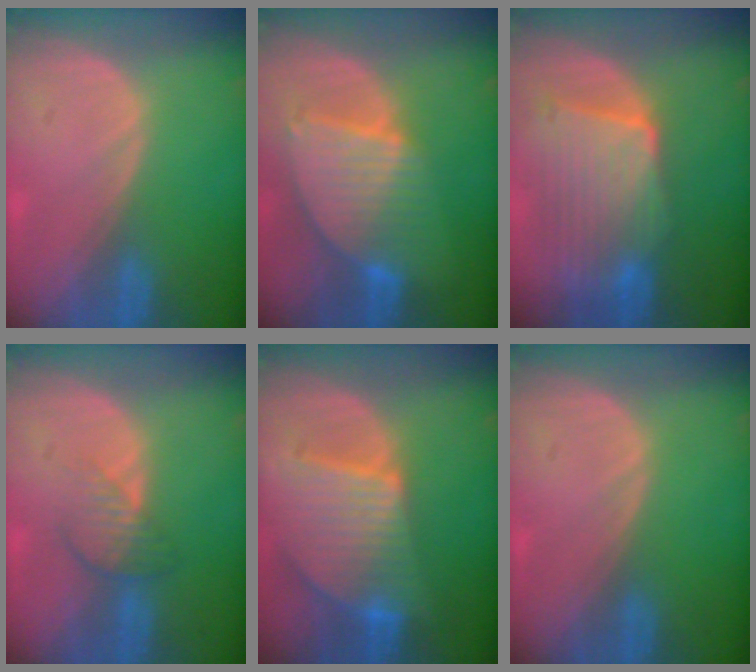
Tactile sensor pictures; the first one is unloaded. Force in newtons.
{"total": 8.4, "press": 7.4, "slide": 4.1}
{"total": 9.2, "press": 8.5, "slide": 3.7}
{"total": 4.0, "press": 3.4, "slide": 2.1}
{"total": 9.5, "press": 8.3, "slide": 4.6}
{"total": 0.0}